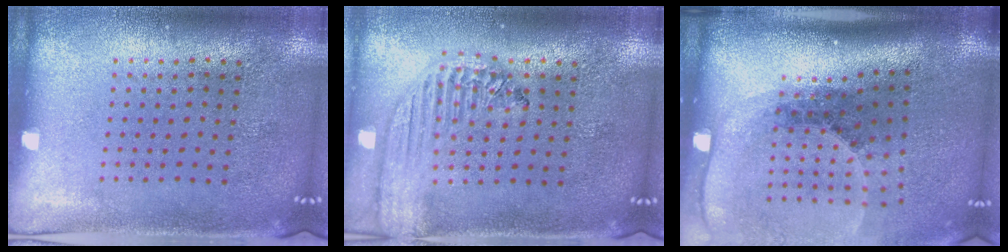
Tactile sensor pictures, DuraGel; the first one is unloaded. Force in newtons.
{"total": 2.2, "press": 1.9, "slide": 1.1}
{"total": 2.7, "press": 1.9, "slide": 2.0}